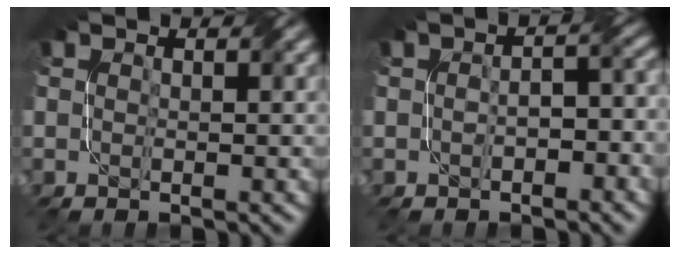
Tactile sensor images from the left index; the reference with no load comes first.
{"total": 2.9, "force": [-0.9, 1.6, 2.2], "torque": [-0.033, 0.004, -0.011]}